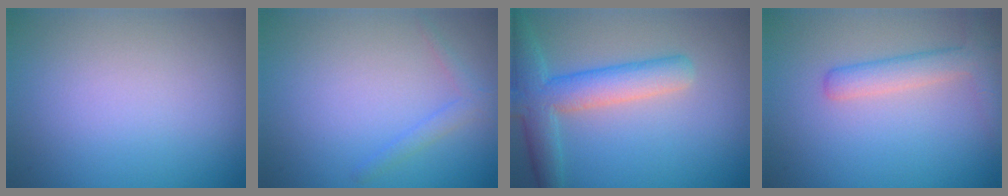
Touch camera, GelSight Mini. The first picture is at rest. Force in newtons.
{"total": 1.3, "press": 1.3, "slide": 0.1}
{"total": 5.2, "press": 5.2, "slide": 0.3}
{"total": 2.8, "press": 2.8, "slide": 0.1}